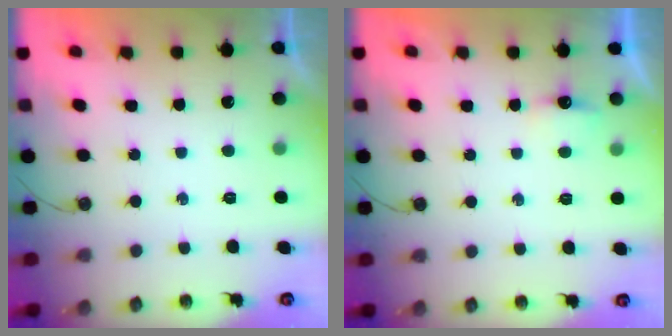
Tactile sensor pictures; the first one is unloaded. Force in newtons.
{"total": 3.8, "press": 3.7, "slide": 0.7}